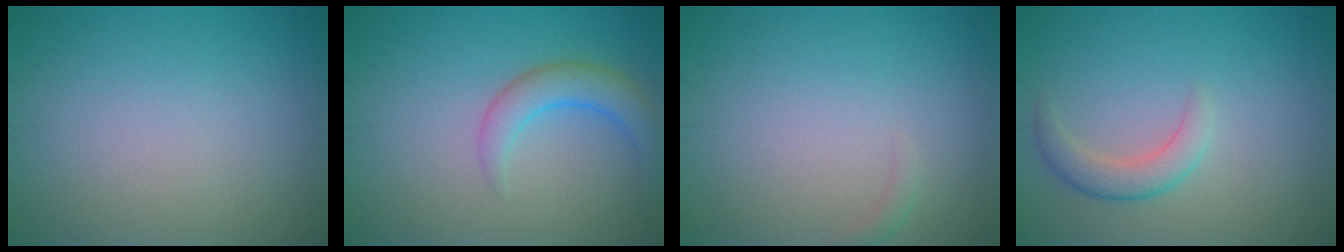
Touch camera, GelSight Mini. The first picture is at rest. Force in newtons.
{"total": 3.4, "press": 3.4, "slide": 0.3}
{"total": 0.7, "press": 0.7, "slide": 0.2}
{"total": 2.5, "press": 2.5, "slide": 0.2}